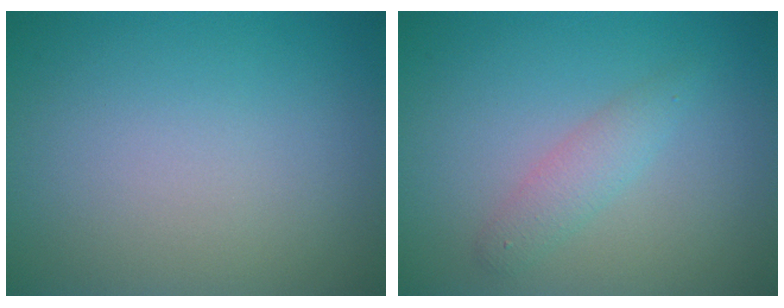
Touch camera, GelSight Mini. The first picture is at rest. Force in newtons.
{"total": 1.9, "press": 1.9, "slide": 0.0}